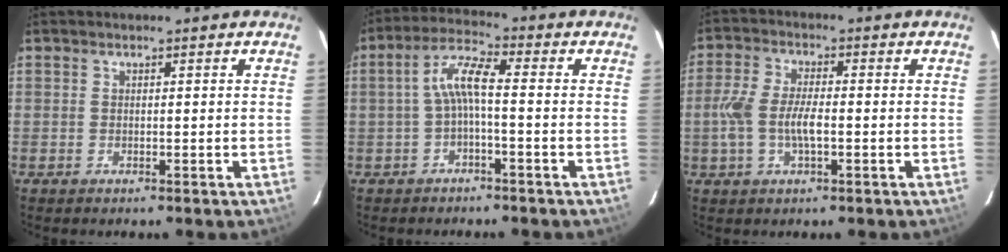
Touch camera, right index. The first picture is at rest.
{"total": 5.5, "force": [-1.1, 1.0, 5.3], "torque": [-0.120, 0.016, -0.022]}
{"total": 7.6, "force": [-1.4, 3.1, 6.8], "torque": [-0.143, 0.003, -0.028]}